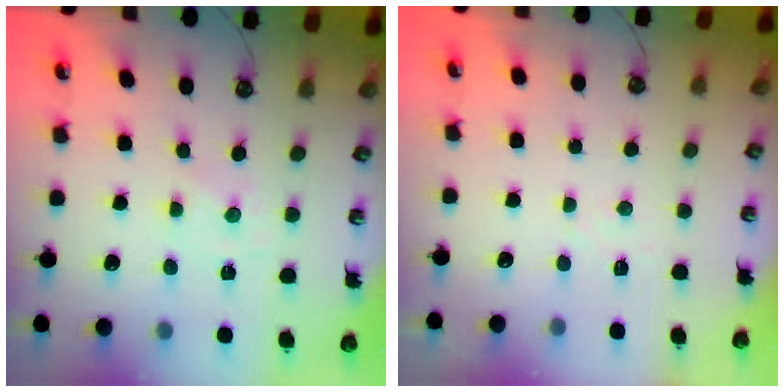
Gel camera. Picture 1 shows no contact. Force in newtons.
{"total": 3.4, "press": 3.3, "slide": 0.5}